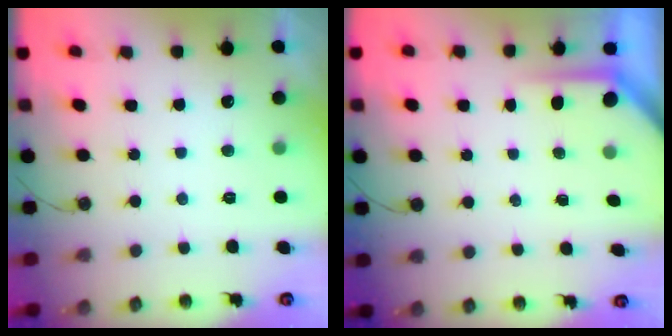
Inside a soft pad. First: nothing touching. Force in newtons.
{"total": 4.0, "press": 4.0, "slide": 0.2}